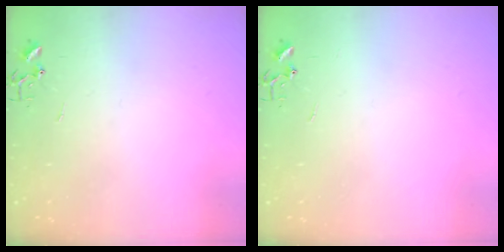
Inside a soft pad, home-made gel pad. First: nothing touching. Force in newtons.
{"total": 0.0}